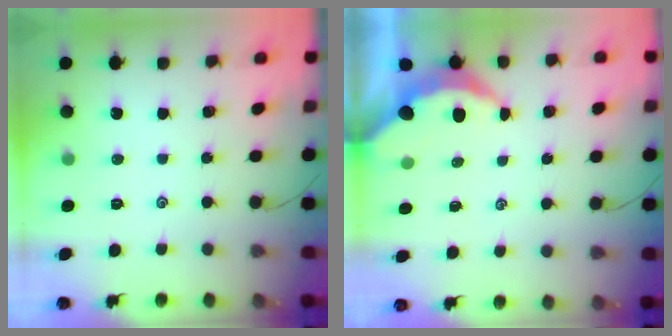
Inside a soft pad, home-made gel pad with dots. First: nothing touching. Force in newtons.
{"total": 3.6, "press": 3.6, "slide": 0.4}